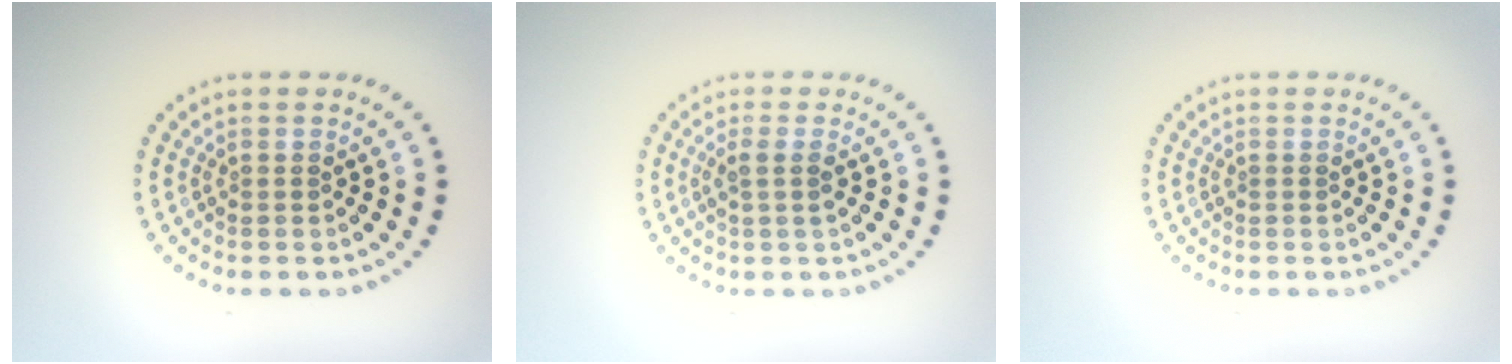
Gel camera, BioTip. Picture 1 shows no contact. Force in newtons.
{"total": 1.5, "press": 1.3, "slide": 0.8}
{"total": 0.0}